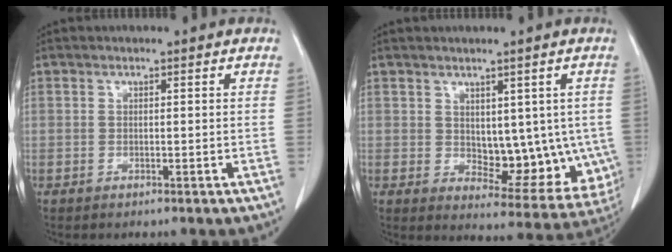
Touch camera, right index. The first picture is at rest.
{"total": 11.1, "force": [0.5, 6.0, 9.3], "torque": [-0.104, -0.005, 0.026]}